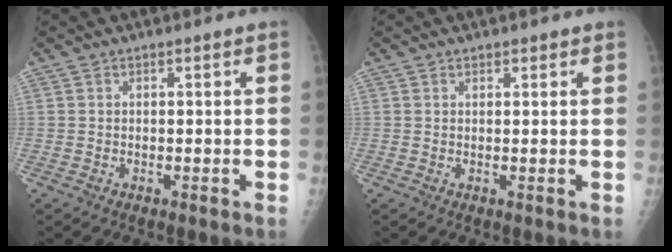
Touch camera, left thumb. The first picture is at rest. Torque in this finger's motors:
{"motor_torque": [-0.40, -0.06, -0.17, -0.13, -0.01]}